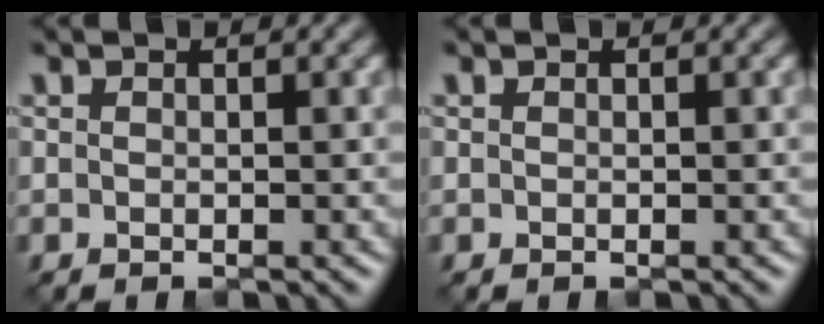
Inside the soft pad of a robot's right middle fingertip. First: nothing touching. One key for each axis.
{"total": 0.0}